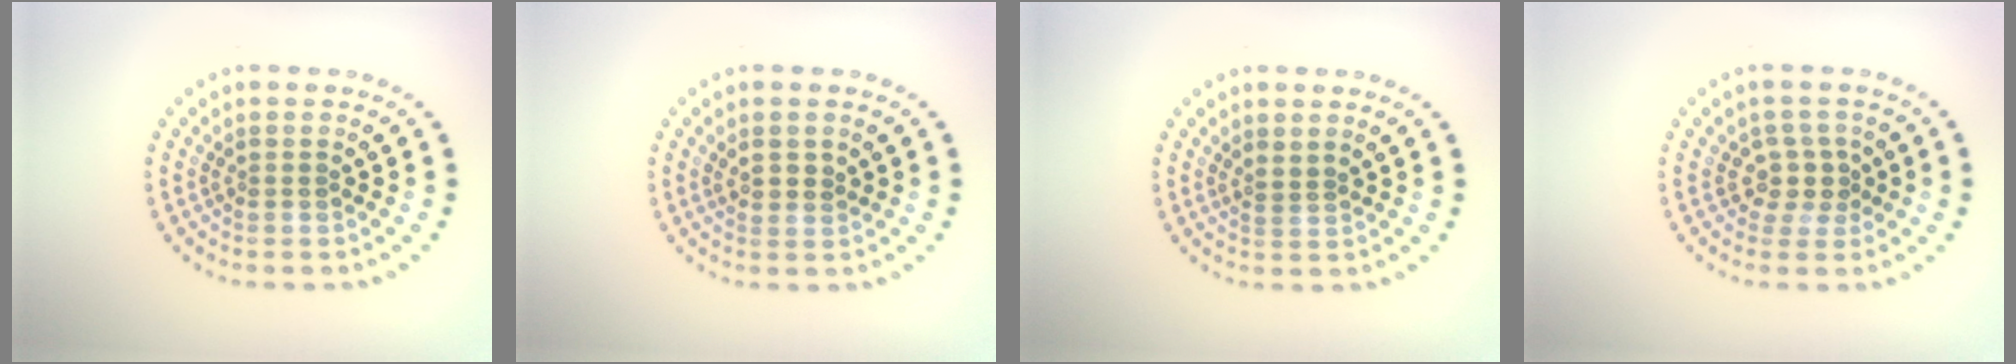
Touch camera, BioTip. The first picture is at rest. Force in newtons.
{"total": 0.9, "press": 0.8, "slide": 0.4}
{"total": 0.6, "press": 0.4, "slide": 0.4}
{"total": 2.2, "press": 1.7, "slide": 1.4}